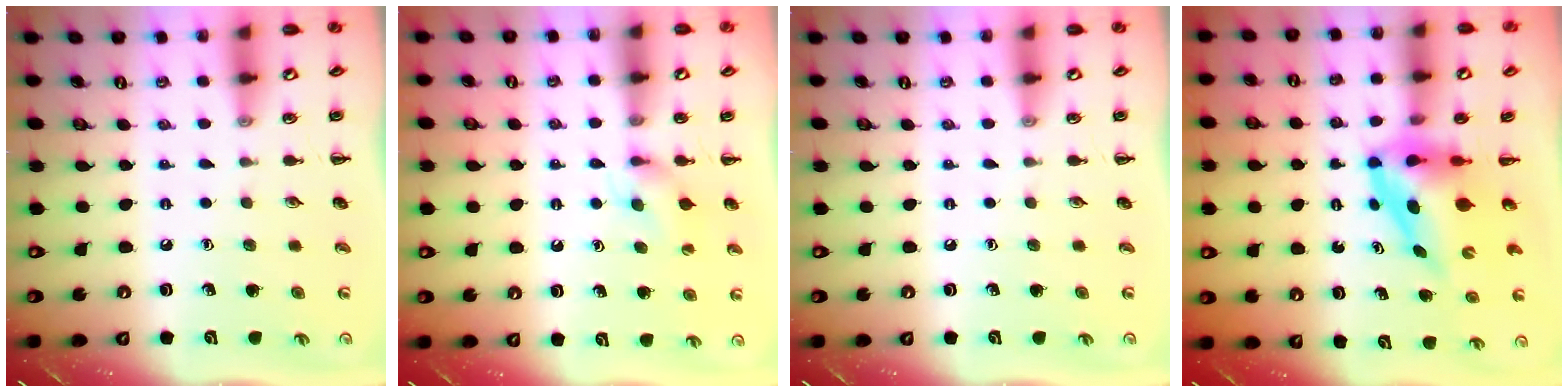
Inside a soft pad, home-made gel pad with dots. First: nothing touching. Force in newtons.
{"total": 5.6, "press": 5.4, "slide": 1.4}
{"total": 0.0}
{"total": 5.4, "press": 5.2, "slide": 1.6}